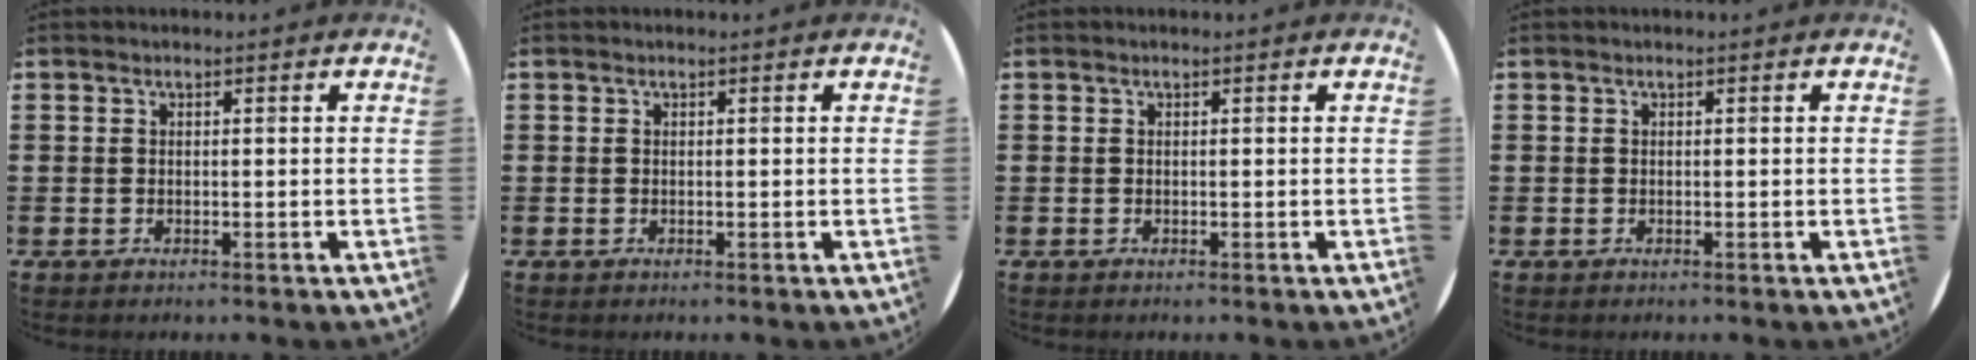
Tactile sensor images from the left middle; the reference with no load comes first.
{"total": 0.0}
{"total": 0.0}
{"total": 0.0}